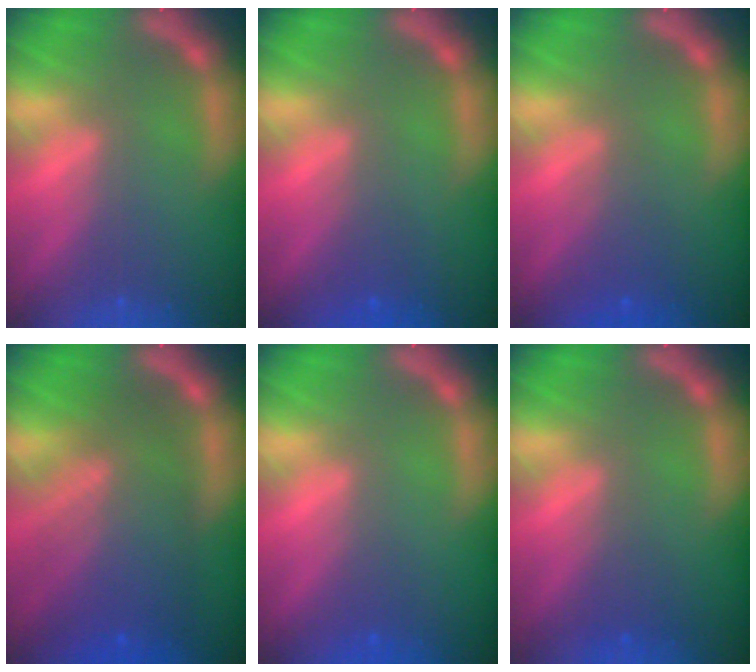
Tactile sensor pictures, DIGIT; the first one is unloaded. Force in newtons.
{"total": 1.5}
{"total": 2.4}
{"total": 9.1}
{"total": 0.9}
{"total": 1.5}